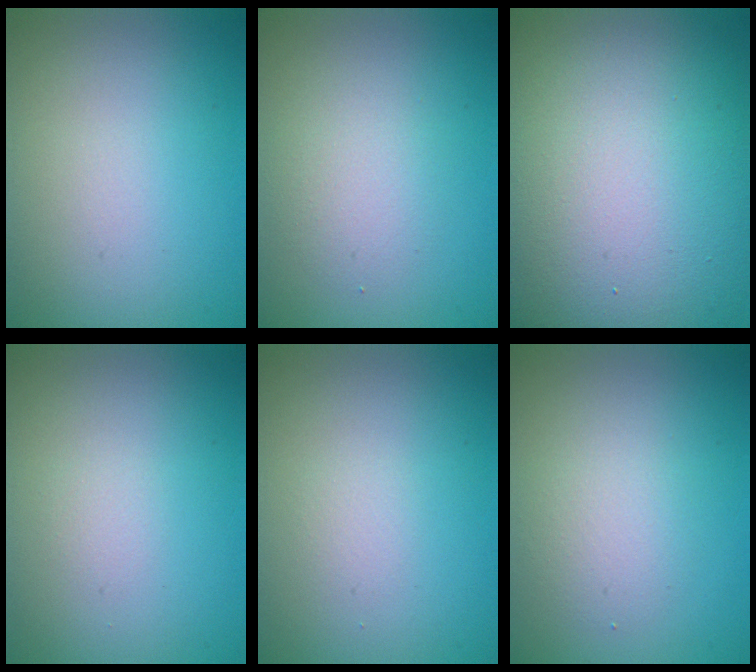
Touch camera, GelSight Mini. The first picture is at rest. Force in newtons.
{"total": 2.2, "press": 2.2, "slide": 0.1}
{"total": 19.8, "press": 19.8, "slide": 1.2}
{"total": 0.5, "press": 0.5, "slide": 0.1}
{"total": 0.7, "press": 0.7, "slide": 0.0}
{"total": 2.1, "press": 2.1, "slide": 0.1}